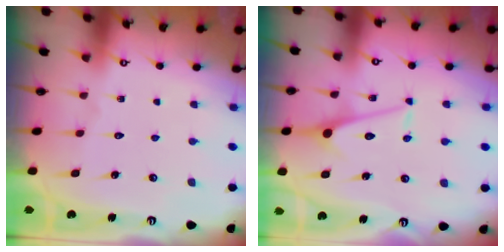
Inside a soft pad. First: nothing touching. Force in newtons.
{"total": 6.4, "press": 6.4, "slide": 0.7}